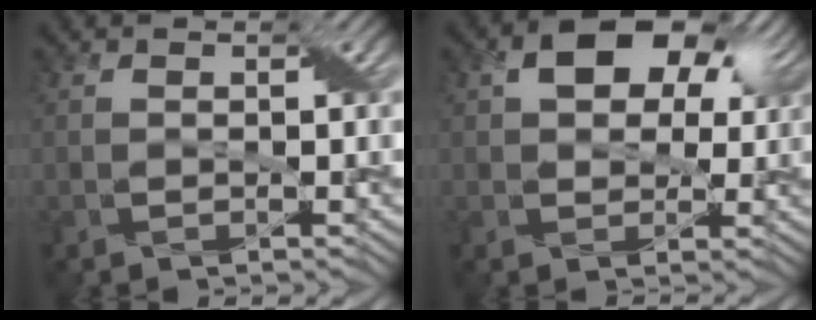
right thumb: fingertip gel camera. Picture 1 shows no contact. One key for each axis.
{"total": 9.2, "fx": 4.0, "fy": 5.9, "fz": 5.8, "tx": -0.104, "ty": 0.011, "tz": 0.059}